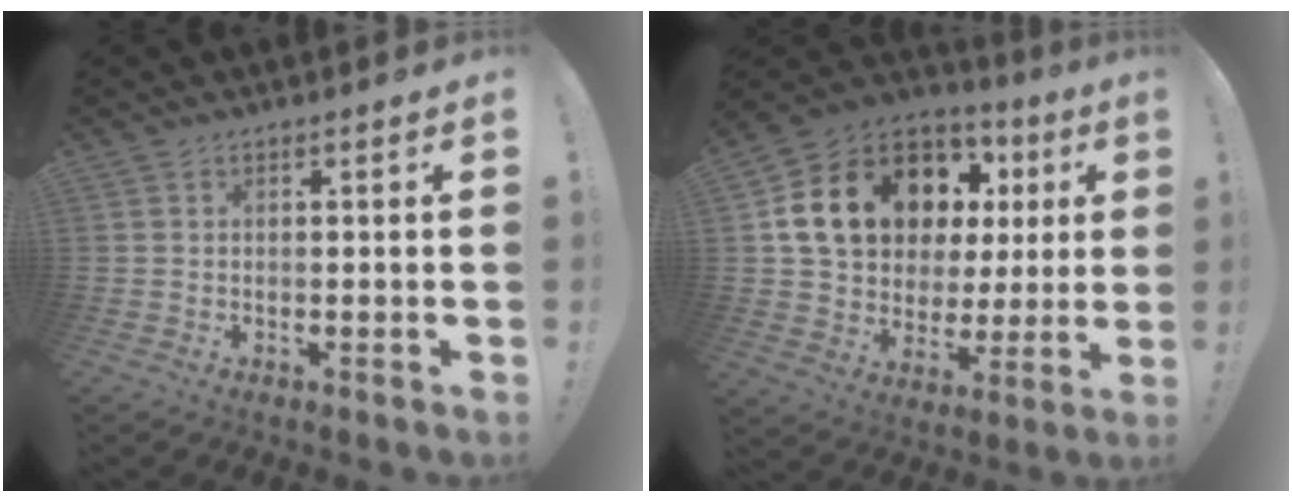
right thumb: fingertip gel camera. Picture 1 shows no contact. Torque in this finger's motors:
{"motor_torque": [2.39, 2.62, 0.60, -0.09, 0.38]}